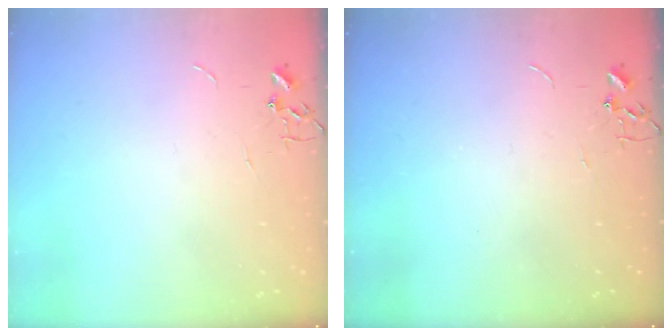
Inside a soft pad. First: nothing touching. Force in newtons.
{"total": 0.0}